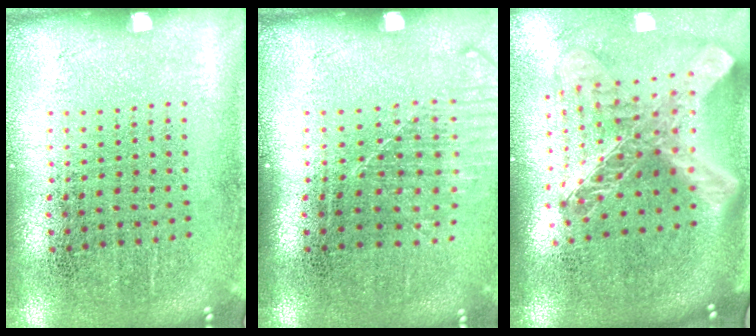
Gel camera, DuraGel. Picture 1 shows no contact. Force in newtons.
{"total": 1.3, "press": 1.0, "slide": 0.8}
{"total": 2.8, "press": 1.9, "slide": 2.1}